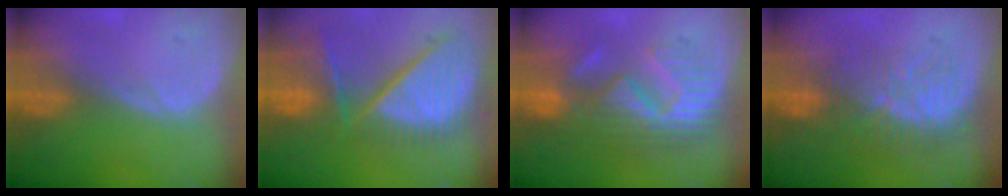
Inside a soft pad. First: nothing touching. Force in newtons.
{"total": 13.0, "press": 10.9, "slide": 7.1}
{"total": 9.4, "press": 9.2, "slide": 2.0}
{"total": 8.3, "press": 7.8, "slide": 2.8}